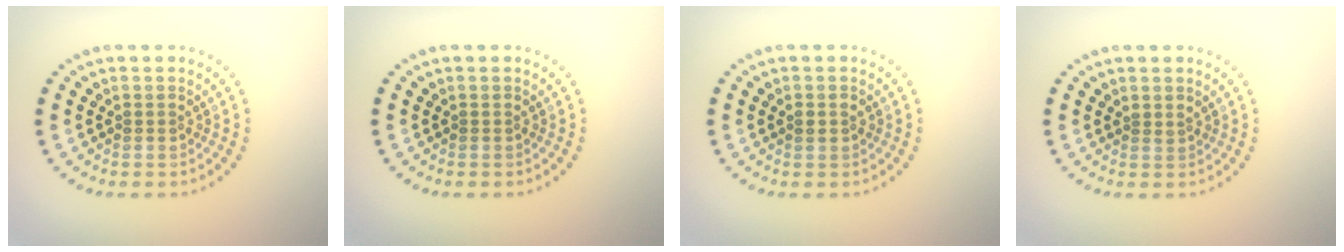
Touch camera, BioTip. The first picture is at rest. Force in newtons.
{"total": 0.0}
{"total": 1.4, "press": 1.4, "slide": 0.2}
{"total": 0.5, "press": 0.3, "slide": 0.5}